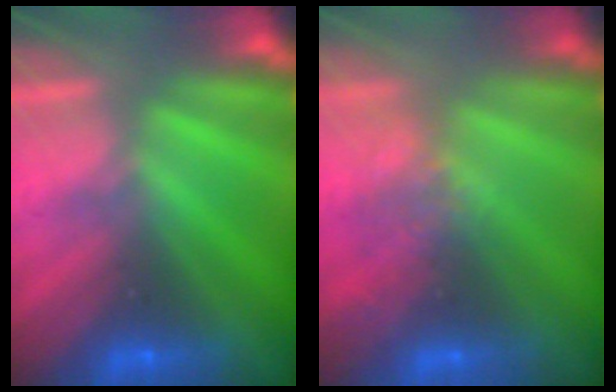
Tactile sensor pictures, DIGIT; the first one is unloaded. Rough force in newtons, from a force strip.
{"total": 2.8}